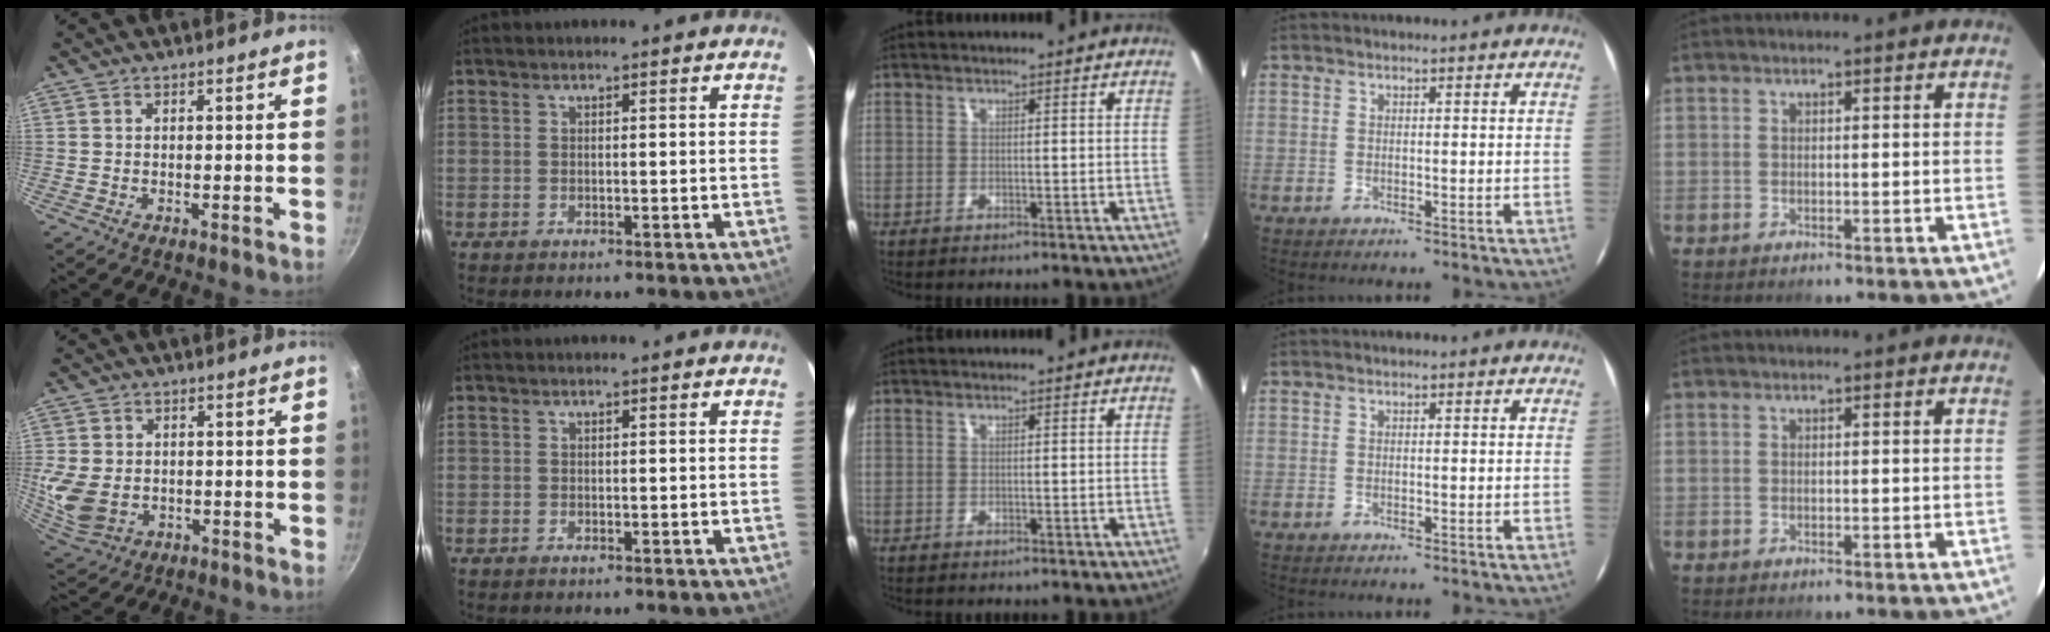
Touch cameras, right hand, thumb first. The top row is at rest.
{"thumb": {"total": 9.8, "force": [-0.7, 7.5, 6.2], "torque": [-0.122, -0.011, -0.004]}}